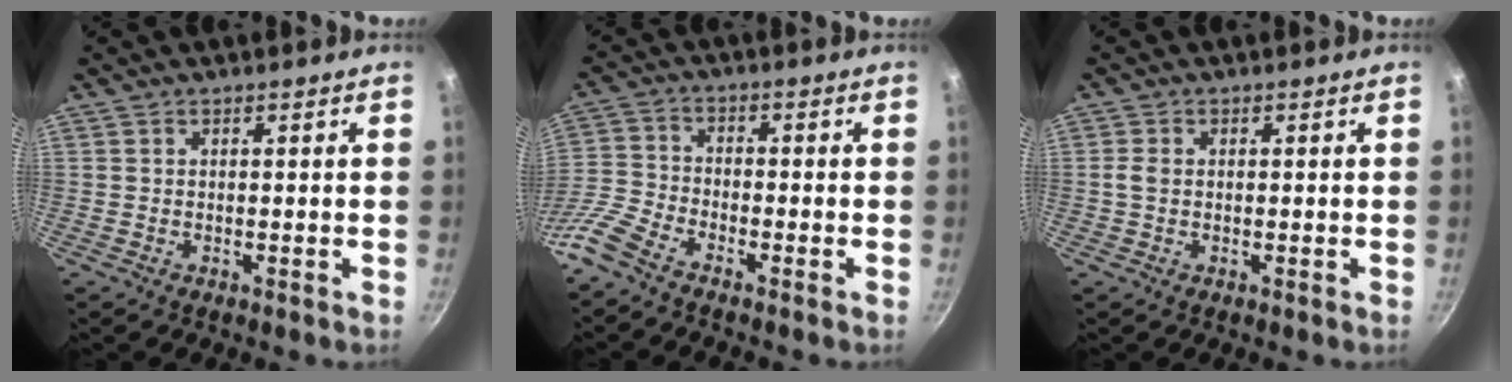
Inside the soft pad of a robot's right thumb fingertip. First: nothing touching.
{"total": 7.4, "force": [-5.7, 2.8, 3.8], "torque": [-0.090, 0.035, -0.140]}
{"total": 1.9, "force": [0.0, 1.4, 1.3], "torque": [-0.024, 0.005, -0.001]}